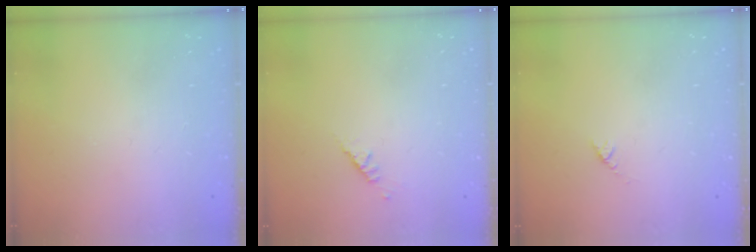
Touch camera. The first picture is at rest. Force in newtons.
{"total": 2.5, "press": 2.4, "slide": 0.7}
{"total": 2.7, "press": 2.6, "slide": 0.4}